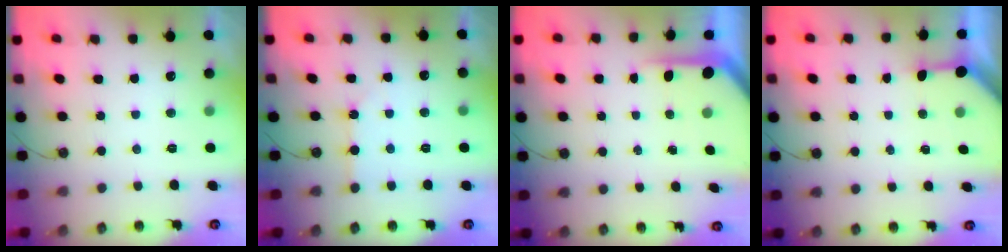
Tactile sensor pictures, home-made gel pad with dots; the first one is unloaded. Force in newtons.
{"total": 2.5, "press": 2.5, "slide": 0.4}
{"total": 5.5, "press": 5.5, "slide": 0.4}
{"total": 3.2, "press": 3.2, "slide": 0.4}